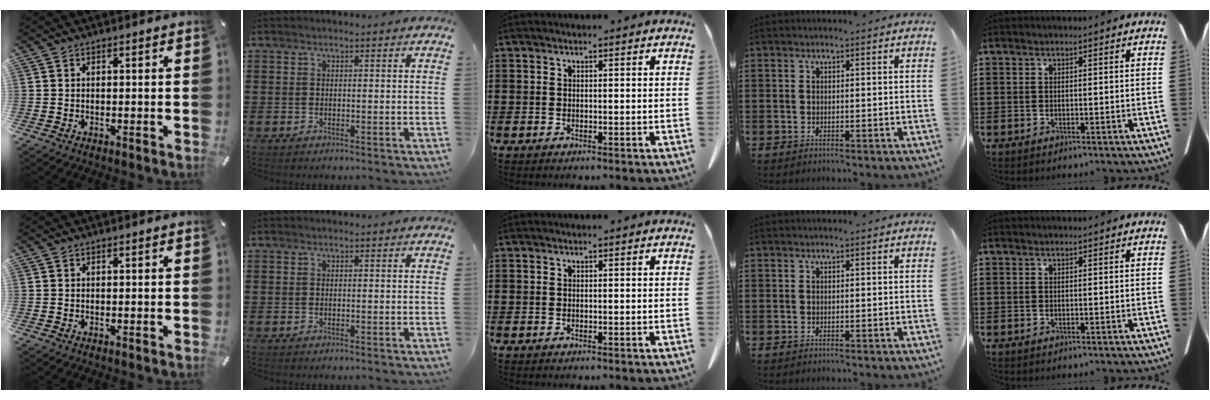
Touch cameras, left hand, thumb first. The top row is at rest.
{}